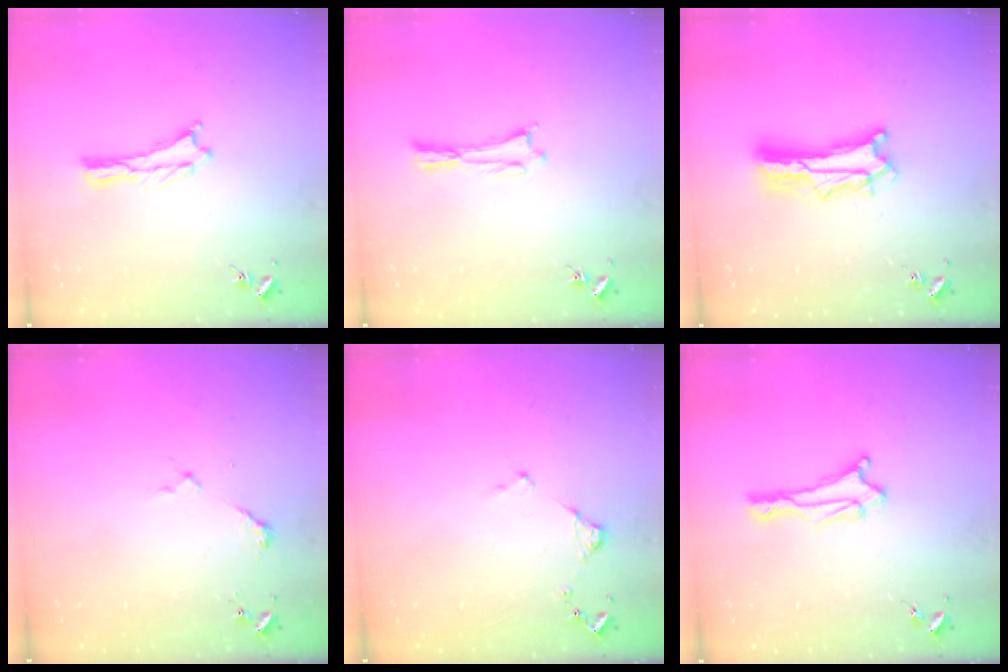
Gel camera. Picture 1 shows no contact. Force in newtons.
{"total": 0.0}
{"total": 6.1, "press": 6.1, "slide": 0.5}
{"total": 2.4, "press": 2.3, "slide": 0.3}
{"total": 1.2, "press": 1.2, "slide": 0.2}
{"total": 2.0, "press": 1.8, "slide": 0.8}